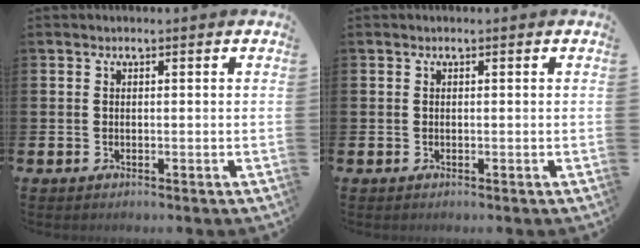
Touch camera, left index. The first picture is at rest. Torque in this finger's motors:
{"motor_torque": [0.00, 0.00, 0.00, 0.00]}